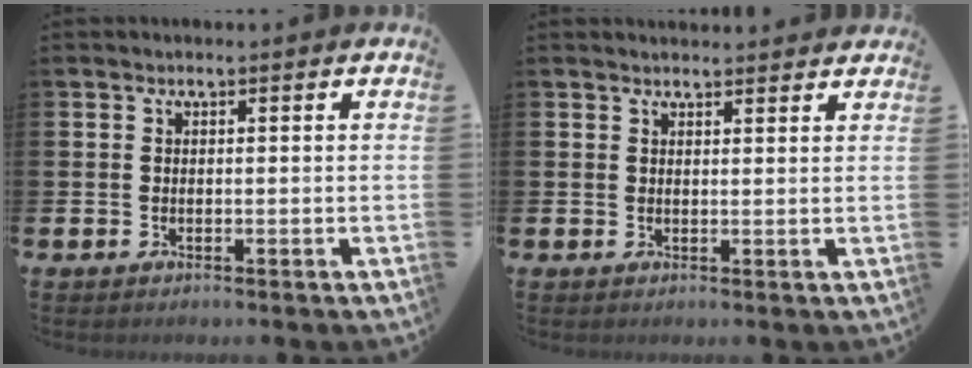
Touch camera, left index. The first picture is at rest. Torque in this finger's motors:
{"motor_torque": [0.52, -0.82, -0.16, 0.00]}